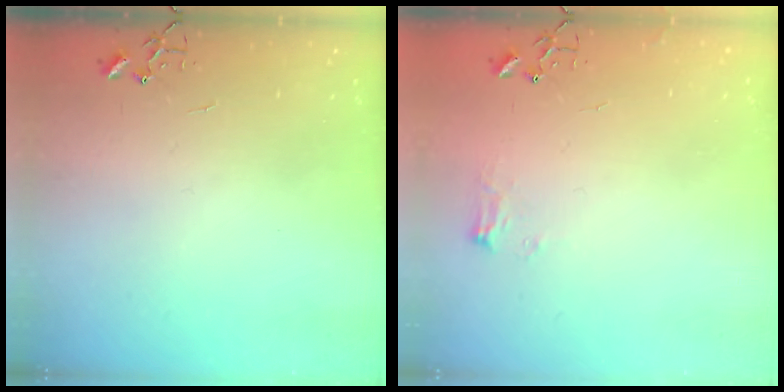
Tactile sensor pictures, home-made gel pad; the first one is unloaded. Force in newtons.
{"total": 6.8, "press": 6.8, "slide": 0.8}